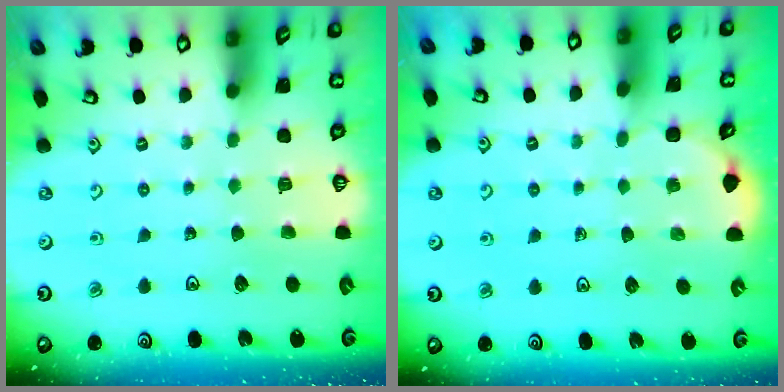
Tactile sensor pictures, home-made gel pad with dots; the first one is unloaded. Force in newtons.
{"total": 1.7, "press": 1.6, "slide": 0.1}